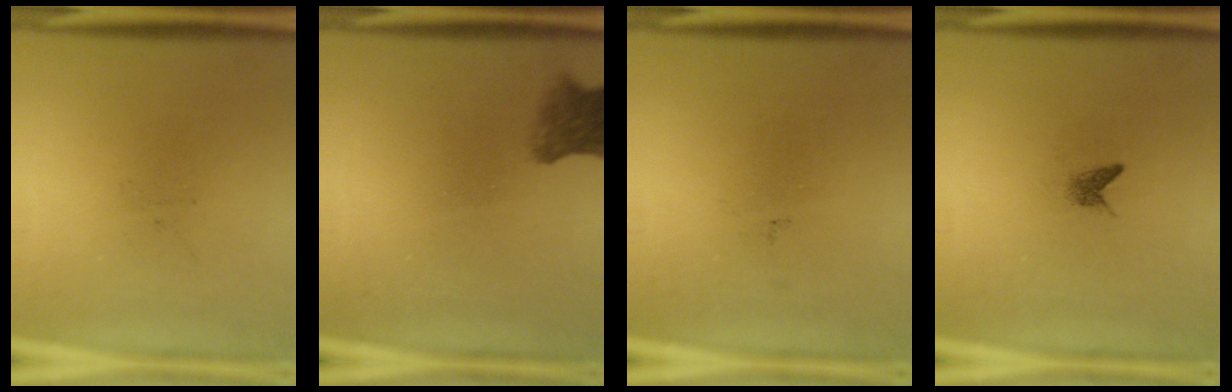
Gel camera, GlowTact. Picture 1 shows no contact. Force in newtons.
{"total": 4.6}
{"total": 0.0}
{"total": 1.0}